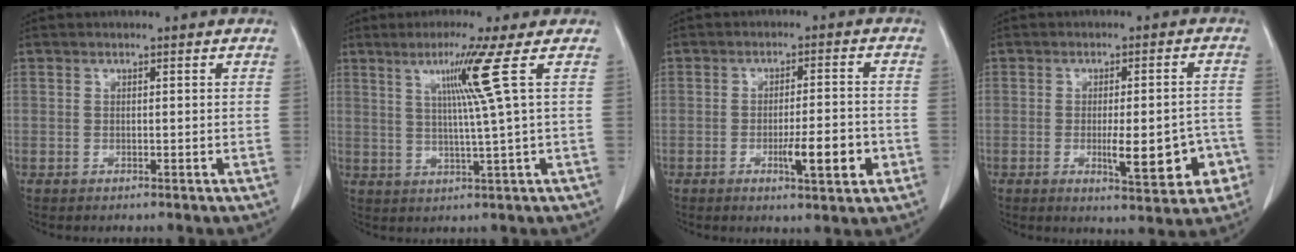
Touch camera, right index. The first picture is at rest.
{"total": 7.3, "force": [2.9, -2.8, 6.2], "torque": [-0.114, -0.009, 0.058]}
{"total": 7.2, "force": [-2.7, 1.0, 6.6], "torque": [-0.100, -0.005, -0.036]}
{"total": 9.6, "force": [-3.2, 2.3, 8.7], "torque": [-0.109, 0.005, -0.035]}